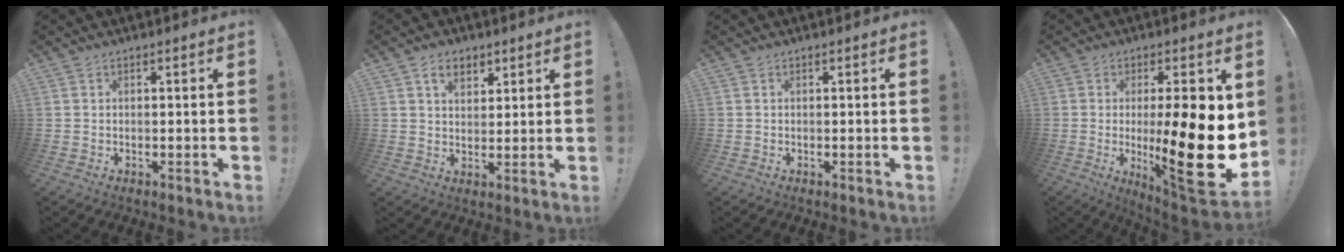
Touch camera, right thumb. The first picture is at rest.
{"total": 6.0, "force": [3.5, 3.9, 2.8], "torque": [-0.037, -0.012, 0.063]}
{"total": 0.0}
{"total": 22.1, "force": [-0.7, 5.1, 21.5], "torque": [-0.326, -0.024, -0.005]}